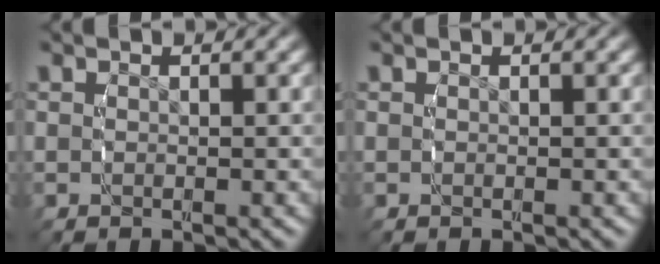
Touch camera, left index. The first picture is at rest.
{"total": 0.0}